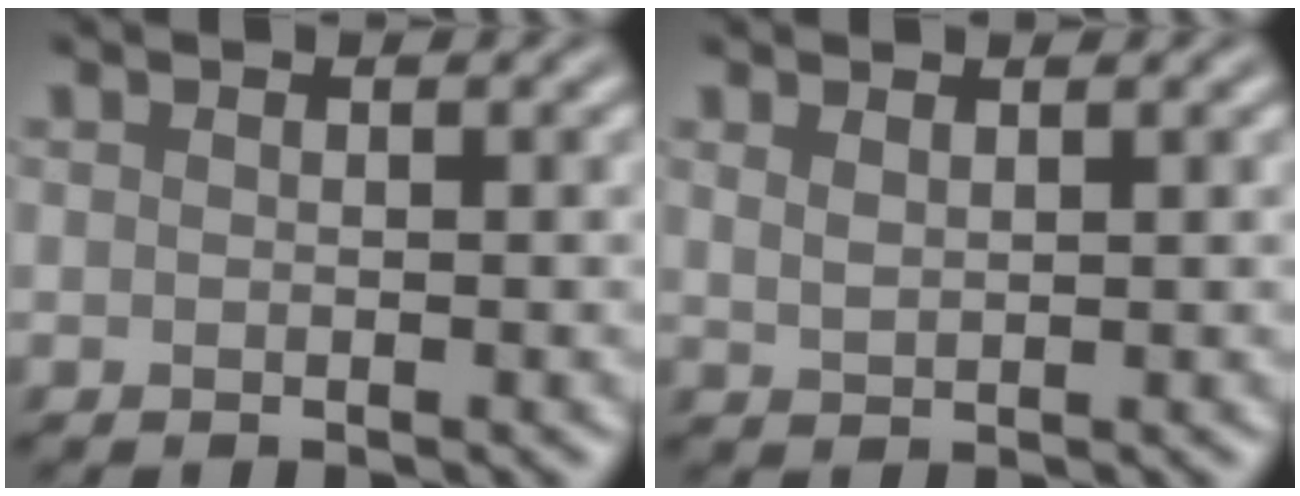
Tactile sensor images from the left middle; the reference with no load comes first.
{"total": 1.2, "force": [1.0, 0.4, 0.7], "torque": [-0.016, -0.002, 0.021]}